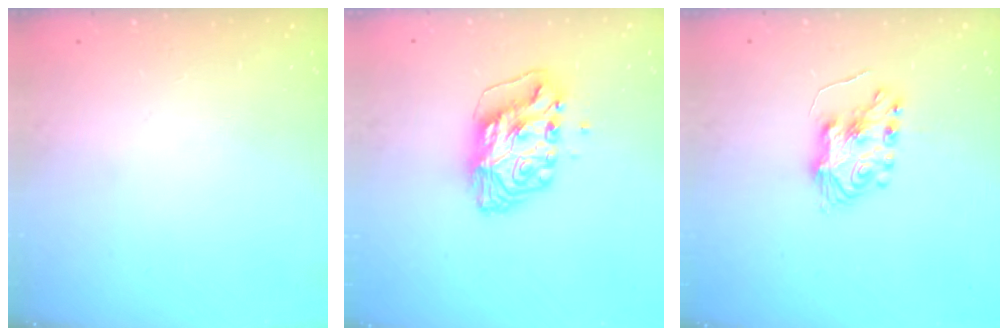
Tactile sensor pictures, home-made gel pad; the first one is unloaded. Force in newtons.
{"total": 11.3, "press": 11.3, "slide": 1.1}
{"total": 7.3, "press": 7.2, "slide": 0.6}